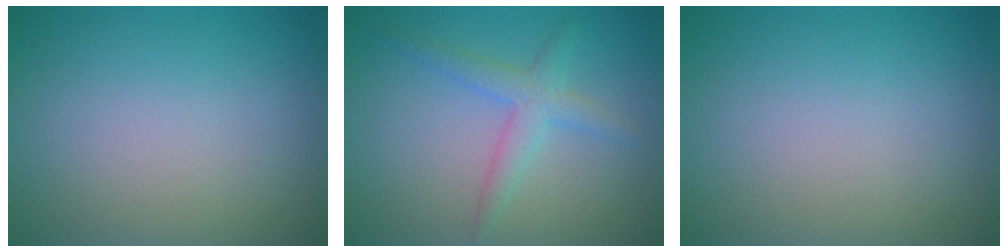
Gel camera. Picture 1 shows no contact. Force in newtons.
{"total": 2.7, "press": 2.7, "slide": 0.0}
{"total": 0.0}